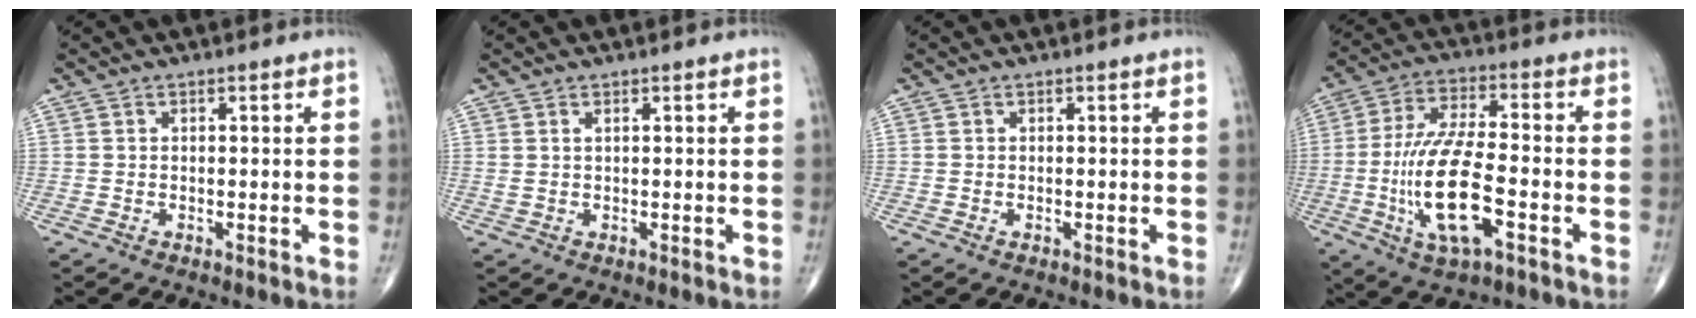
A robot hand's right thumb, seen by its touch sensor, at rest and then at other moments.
{"total": 1.1, "force": [0.6, 0.2, 0.8], "torque": [-0.026, 0.006, 0.017]}
{"total": 0.0}
{"total": 15.6, "force": [-4.2, 5.2, 14.1], "torque": [-0.289, 0.017, -0.075]}